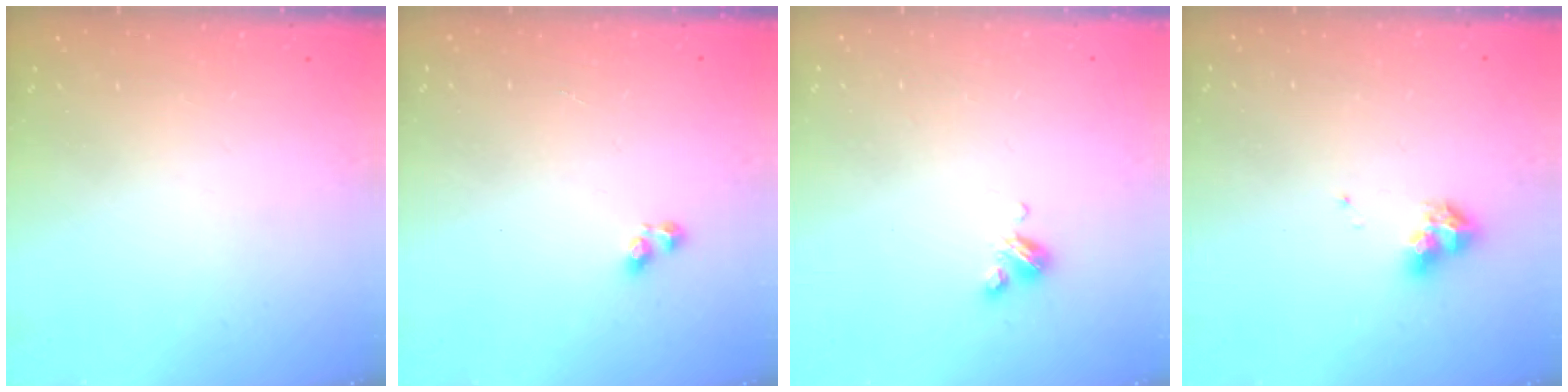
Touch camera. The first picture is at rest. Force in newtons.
{"total": 3.1, "press": 3.1, "slide": 0.5}
{"total": 4.0, "press": 4.0, "slide": 0.3}
{"total": 7.0, "press": 6.9, "slide": 1.0}